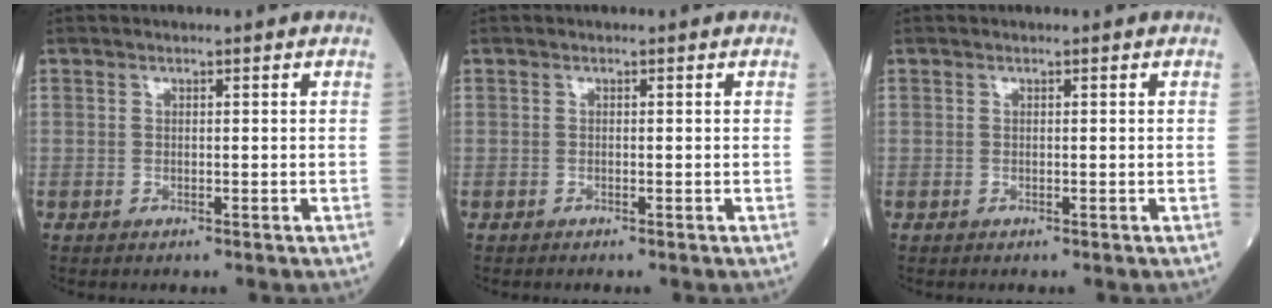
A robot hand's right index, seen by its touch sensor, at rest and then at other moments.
{"total": 0.0}
{"total": 0.0}